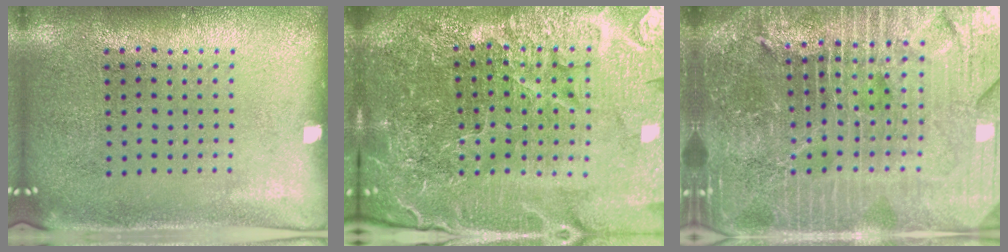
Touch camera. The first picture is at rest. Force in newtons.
{"total": 6.6, "press": 5.8, "slide": 3.3}
{"total": 6.3, "press": 5.6, "slide": 3.0}